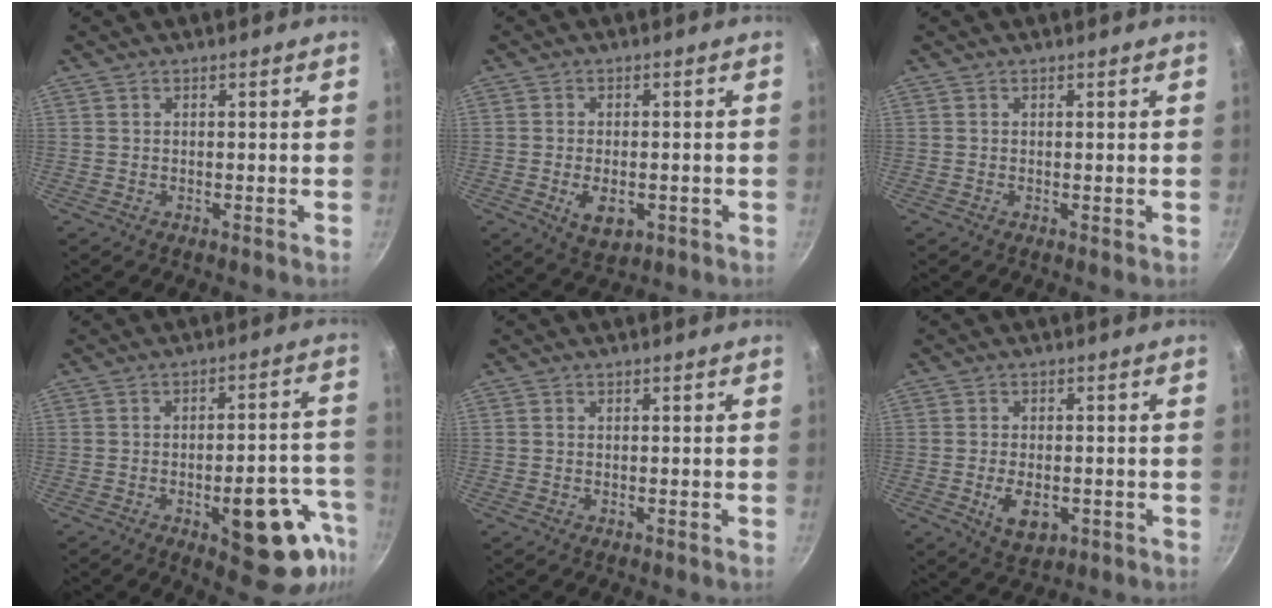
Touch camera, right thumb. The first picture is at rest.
{"total": 6.0, "force": [-1.6, 3.5, 4.5], "torque": [-0.066, 0.001, -0.017]}
{"total": 0.0}
{"total": 17.0, "force": [-6.8, 7.1, 13.9], "torque": [-0.117, 0.036, -0.082]}
{"total": 0.0}
{"total": 6.5, "force": [-1.8, 3.8, 5.0], "torque": [-0.076, 0.002, -0.020]}